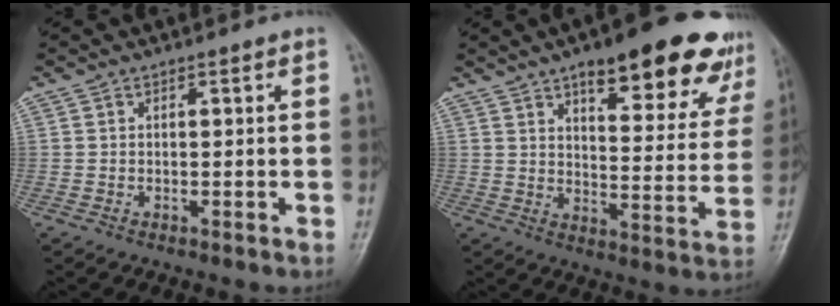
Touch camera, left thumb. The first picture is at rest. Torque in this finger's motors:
{"motor_torque": [0.58, 0.61, 1.48, -1.29, 0.11]}